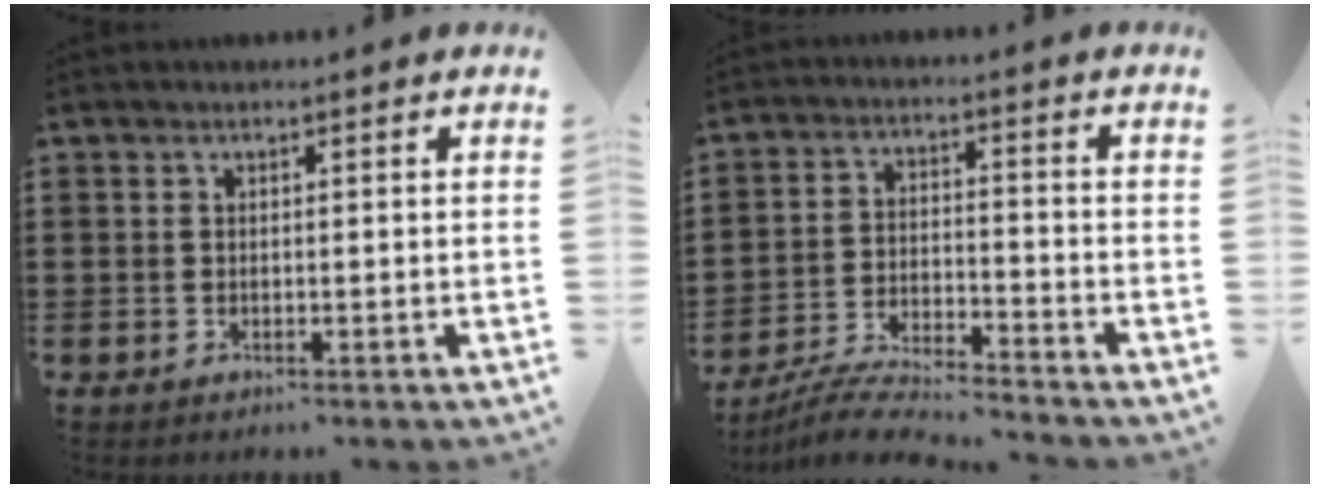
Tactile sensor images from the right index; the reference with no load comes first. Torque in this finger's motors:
{"motor_torque": [-1.07, 1.07, 0.05, -0.02]}